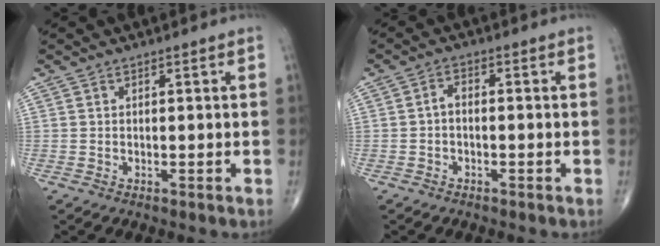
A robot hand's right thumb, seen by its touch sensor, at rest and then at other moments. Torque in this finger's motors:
{"motor_torque": [-0.39, -0.08, 0.44, 0.00, 0.07]}